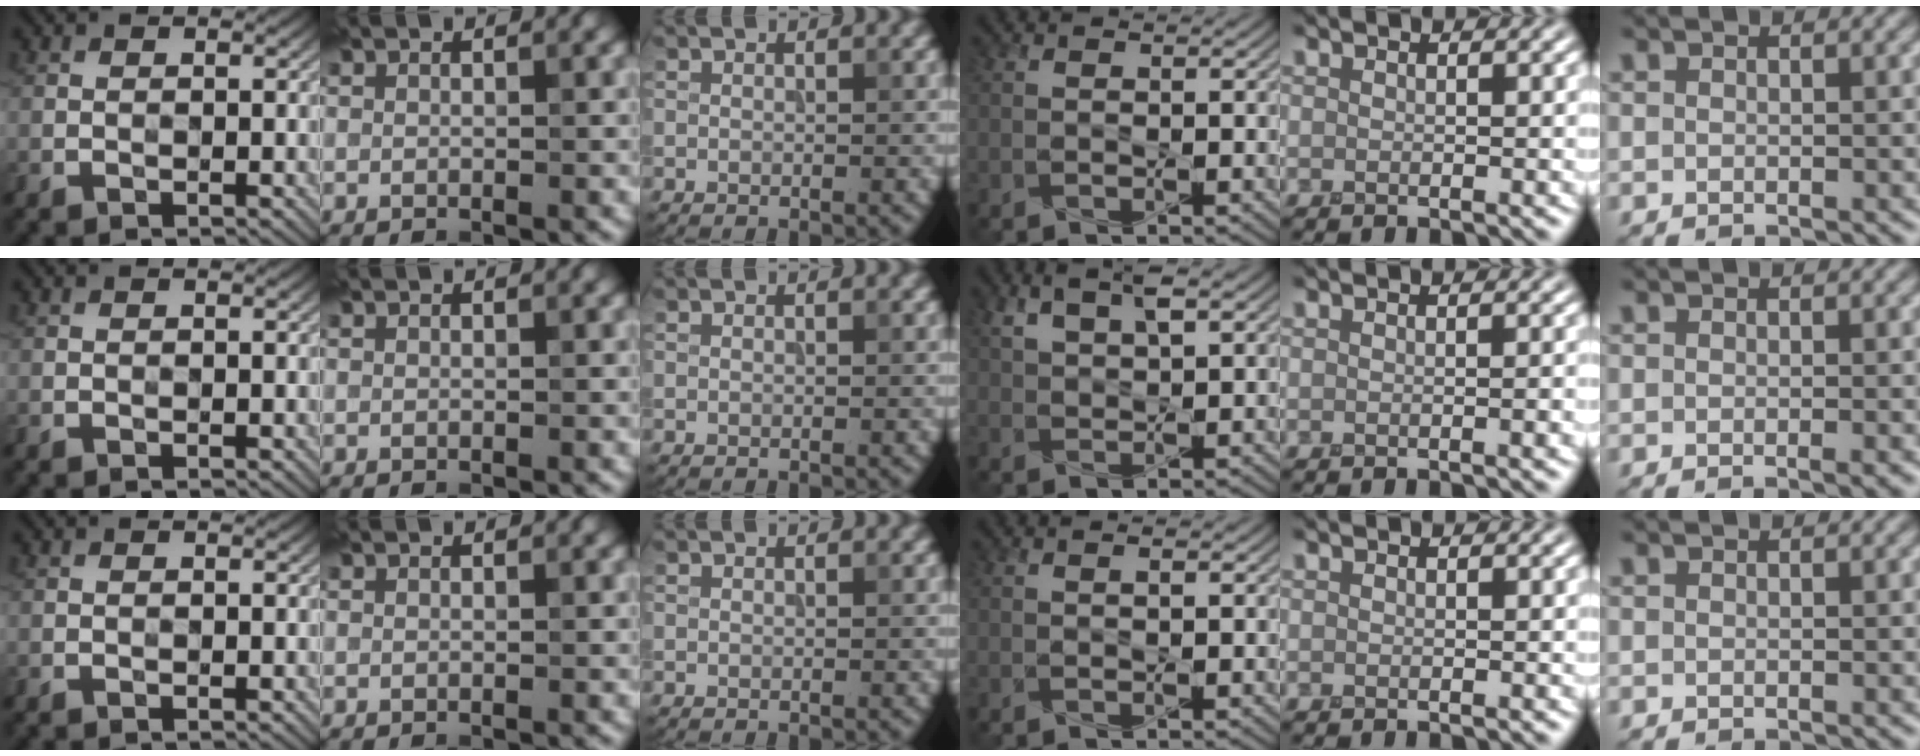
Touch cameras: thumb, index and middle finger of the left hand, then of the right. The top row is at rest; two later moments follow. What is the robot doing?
{"motion": "squeeze", "object": "air blower"}